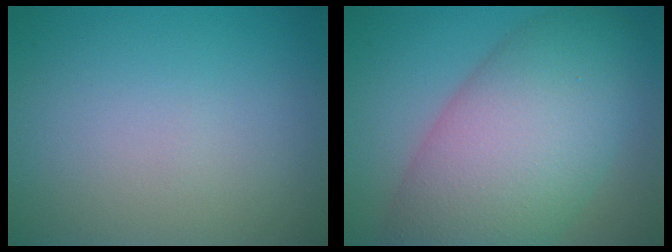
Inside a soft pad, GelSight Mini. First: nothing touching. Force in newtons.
{"total": 12.0, "press": 12.0, "slide": 0.3}